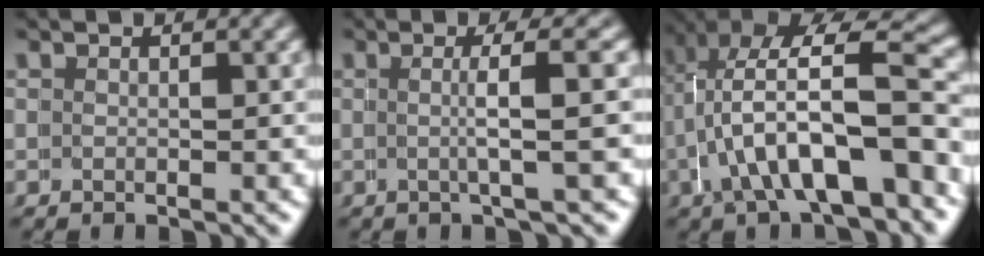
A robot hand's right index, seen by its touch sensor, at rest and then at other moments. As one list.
[{"total": 2.8, "force": [0.3, -1.9, 2.1], "torque": [-0.021, 0.005, 0.008]}, {"total": 7.6, "force": [-1.7, 3.3, 6.6], "torque": [-0.119, -0.013, -0.016]}]